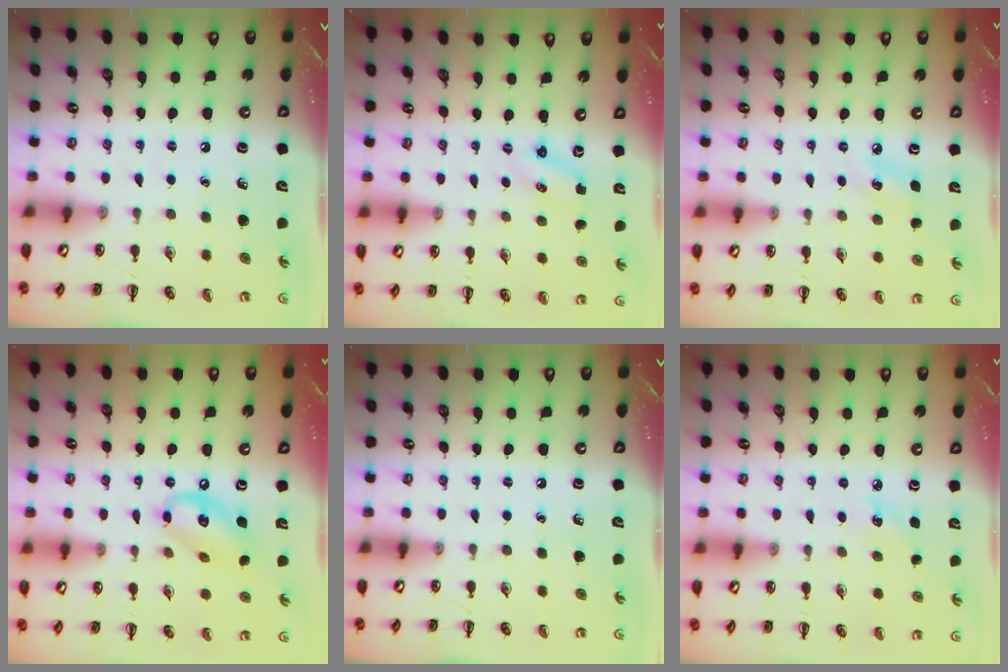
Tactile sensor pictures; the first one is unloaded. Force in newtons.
{"total": 1.6, "press": 1.5, "slide": 0.4}
{"total": 5.3, "press": 5.1, "slide": 1.6}
{"total": 13.2, "press": 12.8, "slide": 2.9}
{"total": 0.0}
{"total": 3.9, "press": 3.7, "slide": 1.1}